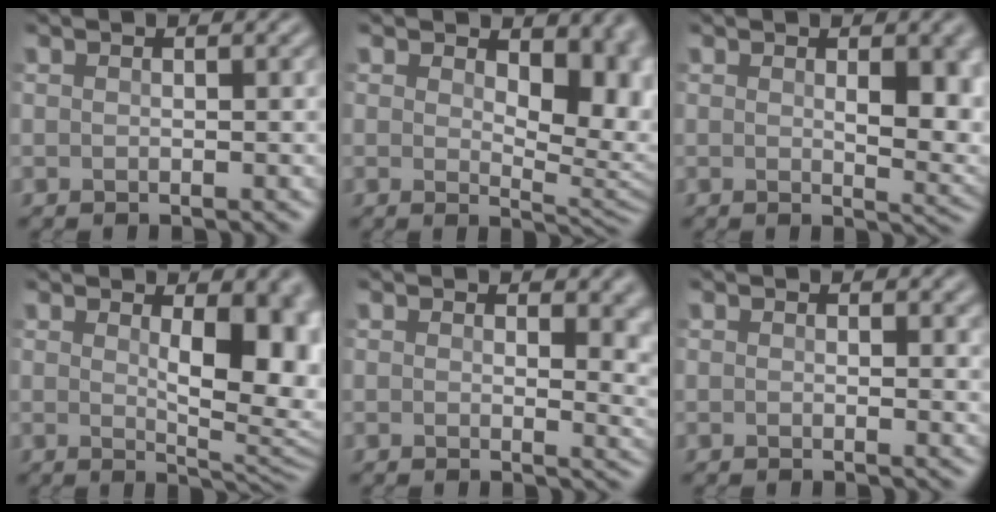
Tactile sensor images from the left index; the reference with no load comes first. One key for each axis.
{"total": 6.0, "fx": 1.7, "fy": 3.1, "fz": 4.8, "tx": -0.062, "ty": -0.009, "tz": 0.034}
{"total": 5.6, "fx": 1.1, "fy": 2.0, "fz": 5.1, "tx": -0.061, "ty": -0.005, "tz": 0.031}
{"total": 8.4, "fx": 1.5, "fy": 3.3, "fz": 7.6, "tx": -0.067, "ty": 0.003, "tz": 0.026}
{"total": 4.7, "fx": 1.6, "fy": 2.4, "fz": 3.7, "tx": -0.017, "ty": -0.004, "tz": 0.036}
{"total": 0.7, "fx": 0.5, "fy": 0.2, "fz": 0.5, "tx": 0.001, "ty": 0.001, "tz": 0.011}